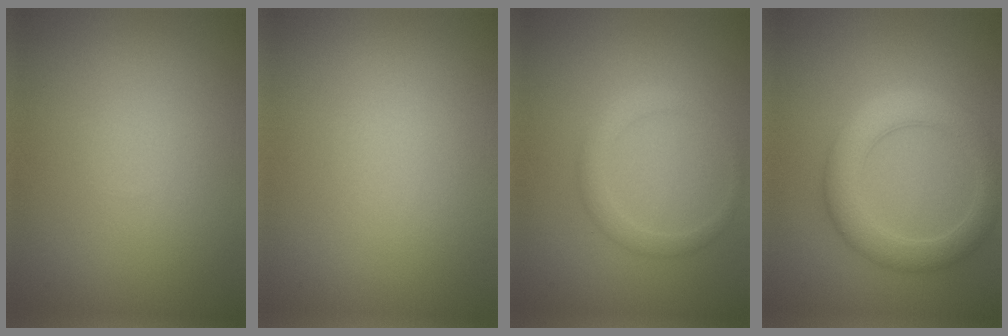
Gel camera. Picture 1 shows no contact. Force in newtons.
{"total": 0.0}
{"total": 1.9, "press": 1.9, "slide": 0.1}
{"total": 4.5, "press": 4.5, "slide": 0.3}